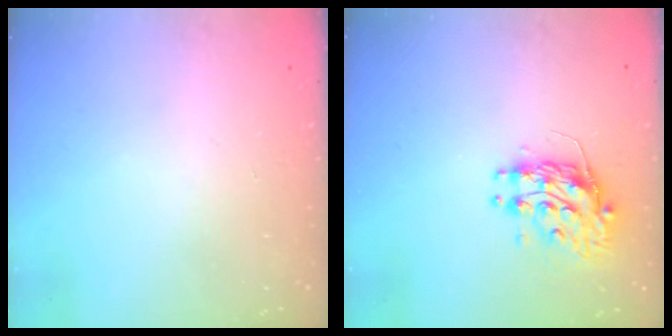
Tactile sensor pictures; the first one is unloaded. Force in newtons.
{"total": 10.0, "press": 9.9, "slide": 0.8}